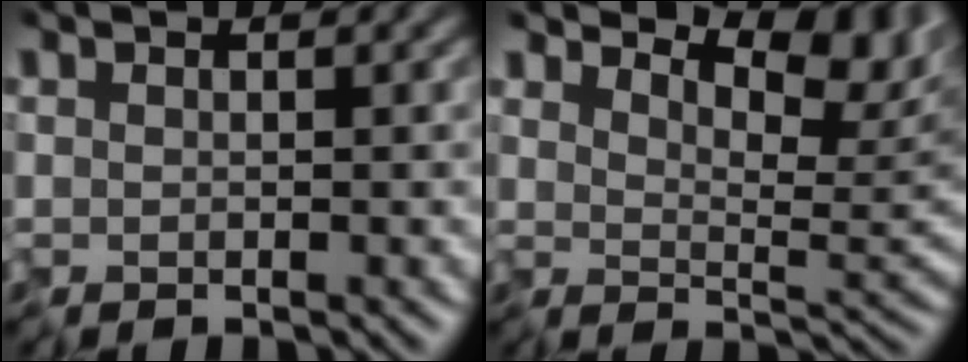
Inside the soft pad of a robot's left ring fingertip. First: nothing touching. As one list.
[{"total": 8.2, "force": [5.8, 2.8, 5.0], "torque": [-0.073, -0.003, 0.083]}]